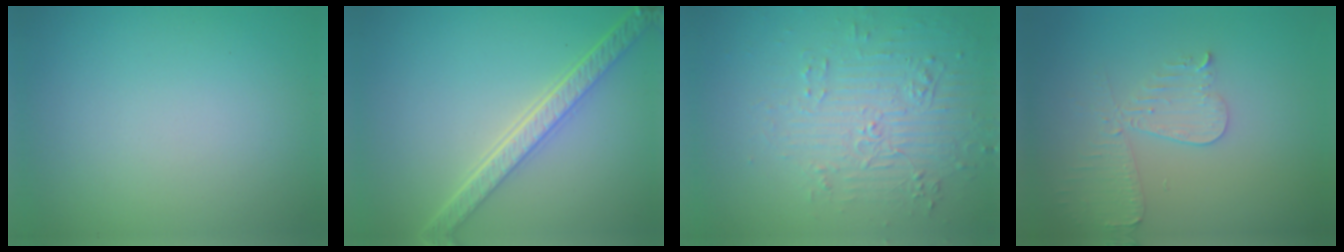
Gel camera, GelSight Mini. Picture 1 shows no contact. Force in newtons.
{"total": 5.2, "press": 4.0, "slide": 3.3}
{"total": 4.4, "press": 3.4, "slide": 2.8}
{"total": 3.6, "press": 3.2, "slide": 1.6}